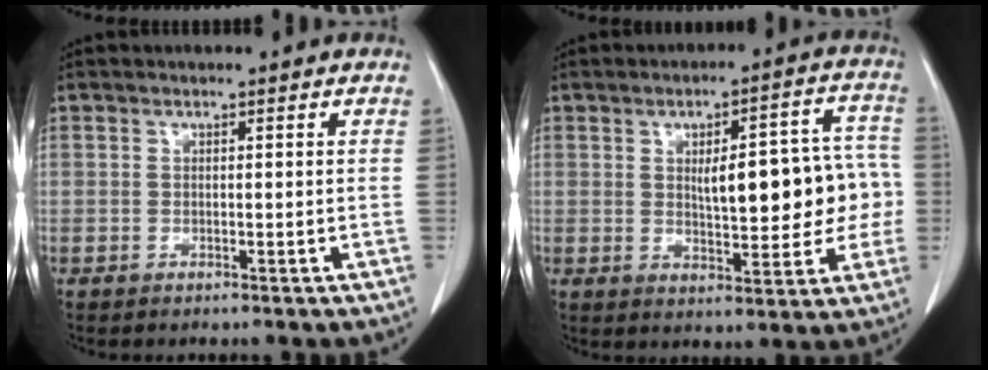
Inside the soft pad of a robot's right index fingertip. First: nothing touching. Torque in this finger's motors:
{"motor_torque": [0.57, 0.19, 0.28, 0.07]}